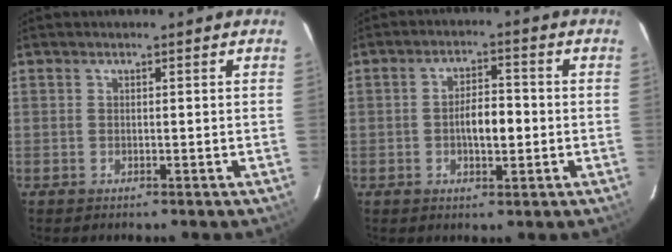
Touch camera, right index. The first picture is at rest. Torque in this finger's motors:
{"motor_torque": [0.89, -0.07, 0.49, 0.09]}